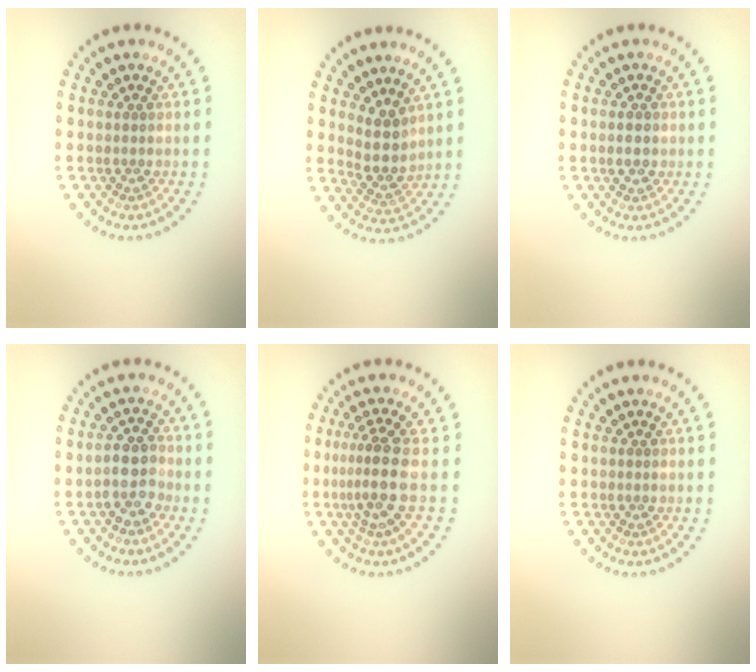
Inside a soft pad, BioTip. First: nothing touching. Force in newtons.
{"total": 2.7, "press": 2.3, "slide": 1.5}
{"total": 2.0, "press": 2.0, "slide": 0.0}
{"total": 2.6, "press": 2.4, "slide": 1.1}
{"total": 3.4, "press": 2.5, "slide": 2.4}
{"total": 0.0}